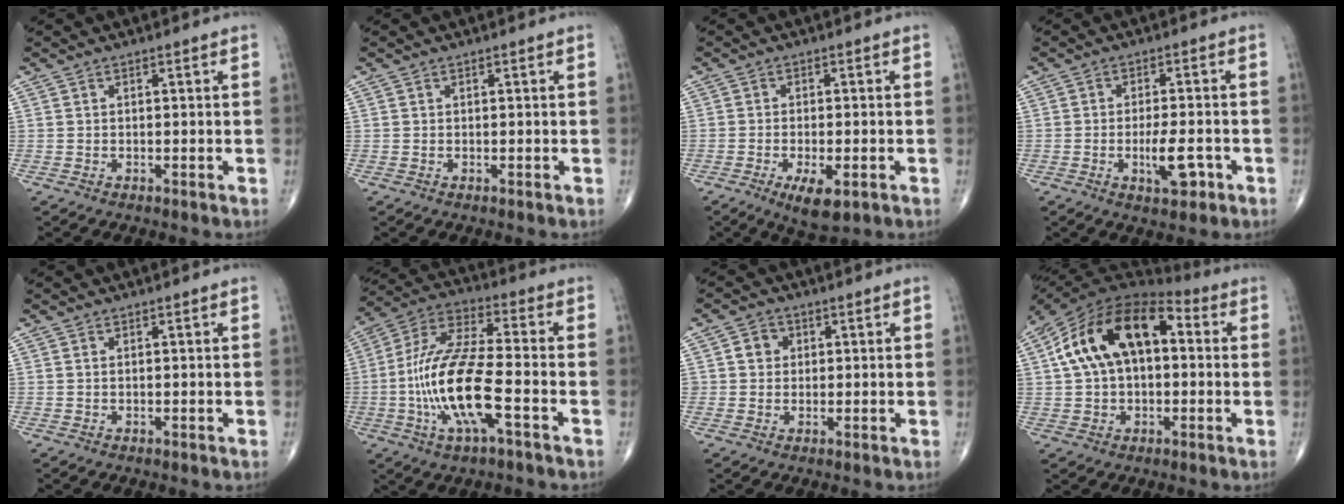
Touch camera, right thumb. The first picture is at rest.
{"total": 0.0}
{"total": 6.4, "force": [-2.8, 2.4, 5.3], "torque": [-0.088, -0.009, -0.040]}
{"total": 6.2, "force": [-2.2, 2.2, 5.3], "torque": [-0.083, 0.004, -0.030]}
{"total": 0.0}
{"total": 15.7, "force": [-4.2, 4.2, 14.5], "torque": [-0.307, 0.031, -0.082]}
{"total": 3.4, "force": [0.7, 3.1, 1.1], "torque": [0.003, 0.003, 0.007]}
{"total": 18.9, "force": [3.3, 11.2, 14.8], "torque": [-0.245, 0.037, 0.044]}